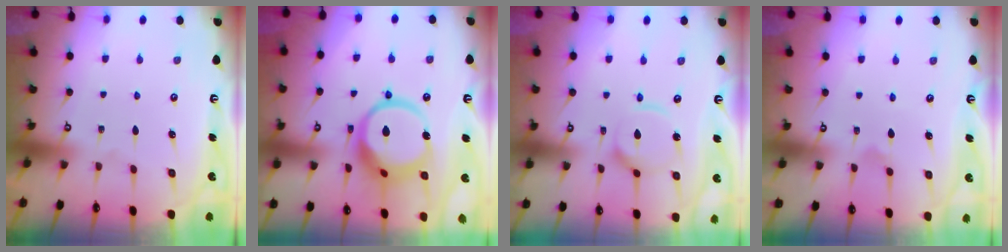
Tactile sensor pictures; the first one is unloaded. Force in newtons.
{"total": 14.3, "press": 14.2, "slide": 1.7}
{"total": 10.3, "press": 10.3, "slide": 1.1}
{"total": 1.3, "press": 1.2, "slide": 0.4}